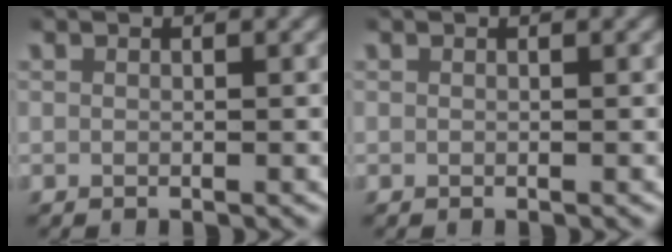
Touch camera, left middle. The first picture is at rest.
{"total": 0.0}